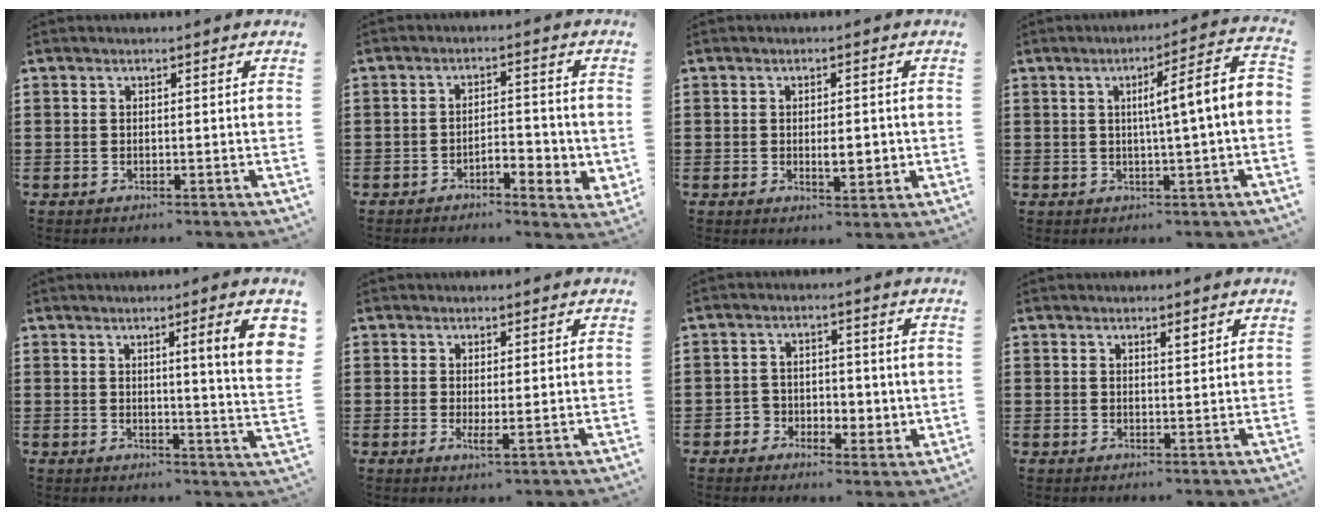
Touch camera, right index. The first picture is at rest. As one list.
[{"total": 3.7, "force": [-1.9, 1.5, 2.8], "torque": [-0.049, 0.004, -0.036]}, {"total": 3.6, "force": [-0.2, 1.4, 3.3], "torque": [-0.053, -0.001, -0.006]}, {"total": 6.4, "force": [0.1, -0.5, 6.4], "torque": [-0.112, -0.017, -0.010]}, {"total": 7.0, "force": [2.8, -0.2, 6.4], "torque": [-0.101, -0.017, 0.038]}, {"total": 2.1, "force": [0.2, 0.2, 2.1], "torque": [-0.038, -0.005, 0.004]}, {"total": 3.3, "force": [-0.7, 3.1, 0.8], "torque": [-0.029, 0.009, -0.018]}, {"total": 1.6, "force": [1.2, 0.5, 0.8], "torque": [-0.009, 0.000, 0.020]}]